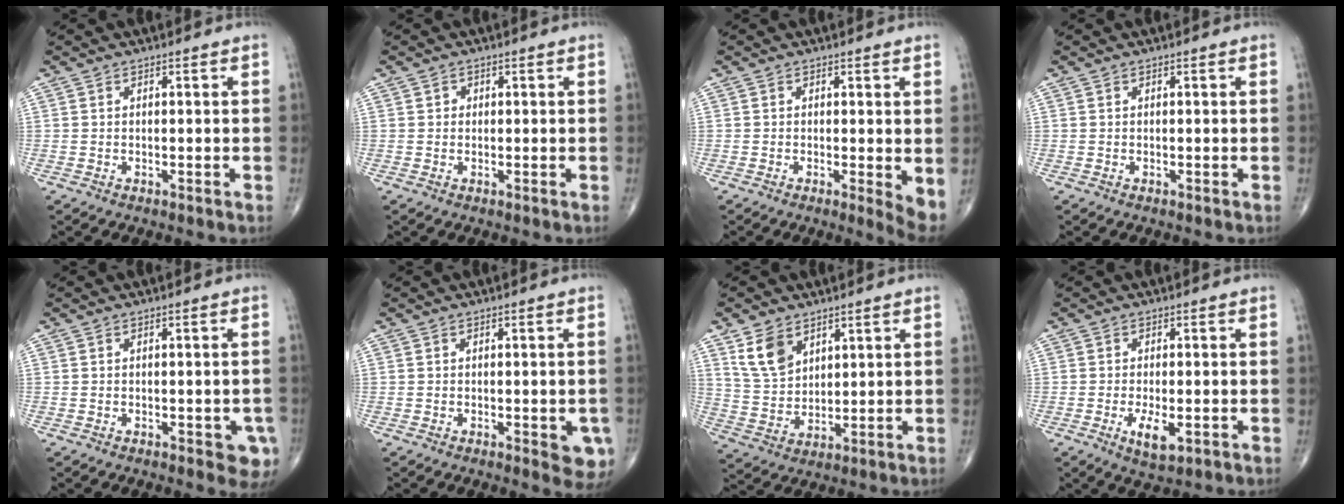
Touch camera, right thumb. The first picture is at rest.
{"total": 1.0, "force": [0.1, 0.9, 0.2], "torque": [0.002, 0.002, 0.001]}
{"total": 3.8, "force": [0.0, 1.0, 3.7], "torque": [-0.054, -0.012, -0.005]}
{"total": 0.0}
{"total": 4.9, "force": [-1.8, 2.1, 4.0], "torque": [-0.025, -0.001, -0.019]}
{"total": 5.7, "force": [-1.8, 2.2, 4.9], "torque": [-0.038, -0.007, -0.017]}
{"total": 8.2, "force": [4.7, 5.2, 4.3], "torque": [-0.068, -0.022, 0.102]}
{"total": 5.1, "force": [-1.6, 2.0, 4.4], "torque": [-0.076, -0.008, -0.022]}